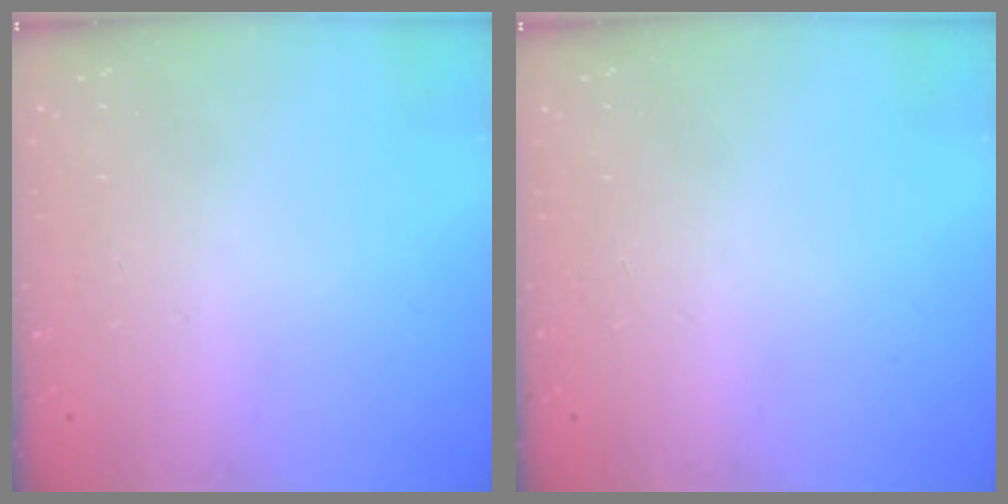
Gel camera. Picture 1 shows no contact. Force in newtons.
{"total": 0.0}